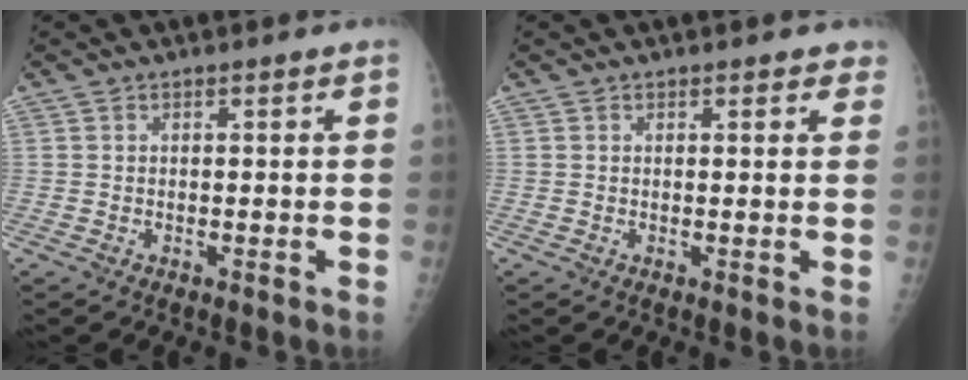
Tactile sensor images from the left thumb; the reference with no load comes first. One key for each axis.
{"total": 1.7, "fx": 1.2, "fy": 0.8, "fz": 0.9, "tx": 0.006, "ty": -0.003, "tz": 0.008}